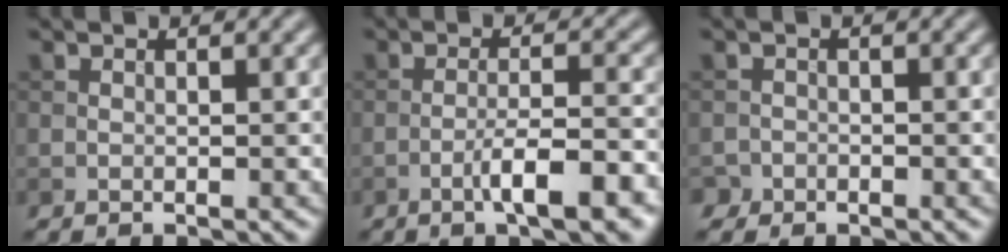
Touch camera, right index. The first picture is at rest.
{"total": 5.7, "force": [-2.9, 1.1, 4.8], "torque": [-0.078, 0.007, -0.047]}
{"total": 1.2, "force": [-0.9, 0.9, -0.1], "torque": [0.003, 0.006, -0.017]}